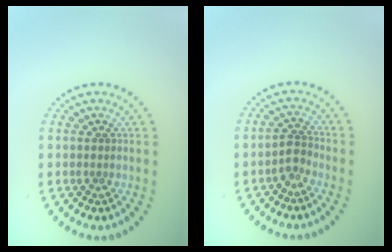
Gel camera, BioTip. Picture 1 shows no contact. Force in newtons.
{"total": 1.5, "press": 1.2, "slide": 1.0}